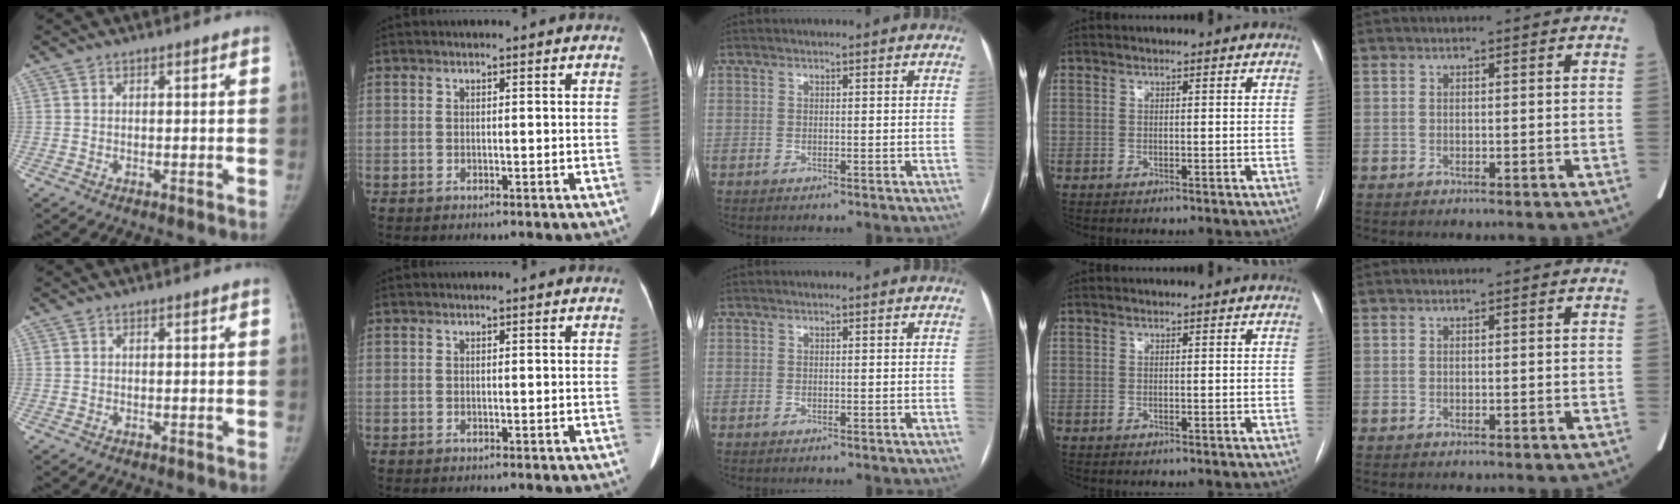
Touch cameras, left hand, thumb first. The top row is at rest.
{}